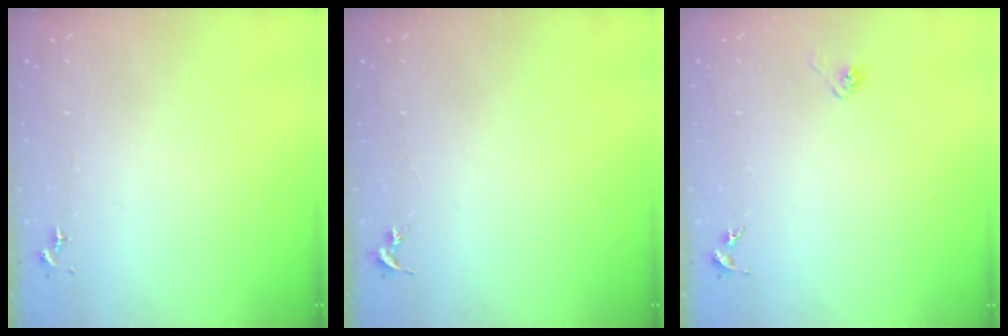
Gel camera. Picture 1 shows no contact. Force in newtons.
{"total": 0.0}
{"total": 2.8, "press": 2.6, "slide": 1.1}